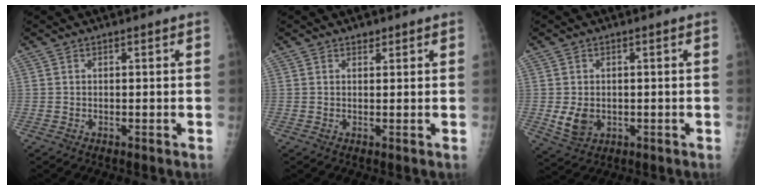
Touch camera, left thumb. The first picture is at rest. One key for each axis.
{"total": 1.1, "fx": 0.8, "fy": 0.7, "fz": 0.3, "tx": 0.003, "ty": -0.005, "tz": 0.011}
{"total": 5.4, "fx": -0.6, "fy": 4.2, "fz": 3.4, "tx": -0.049, "ty": -0.007, "tz": 0.000}